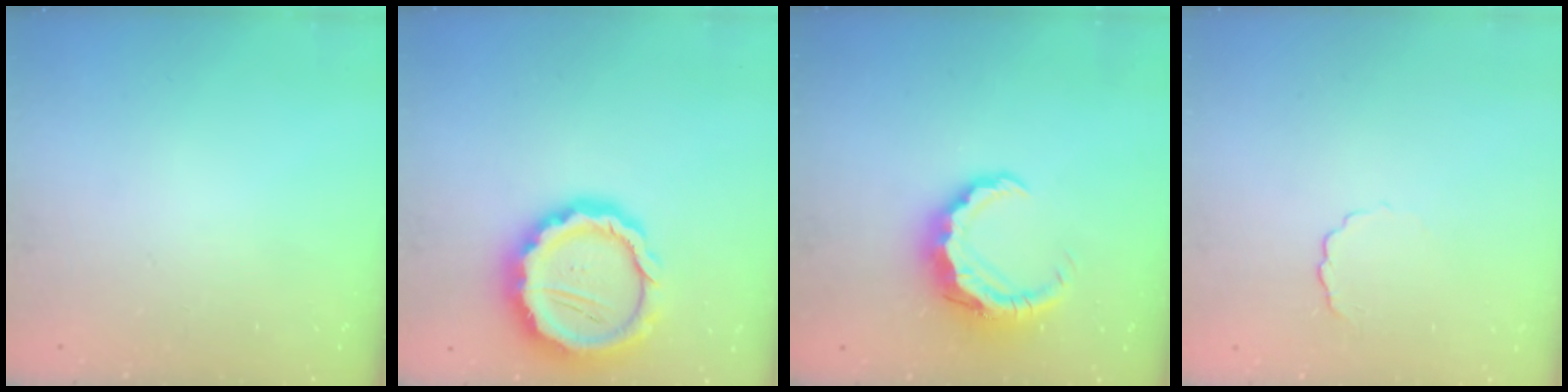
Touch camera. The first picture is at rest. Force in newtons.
{"total": 18.9, "press": 18.5, "slide": 3.7}
{"total": 9.4, "press": 9.3, "slide": 1.5}
{"total": 3.5, "press": 3.4, "slide": 0.6}